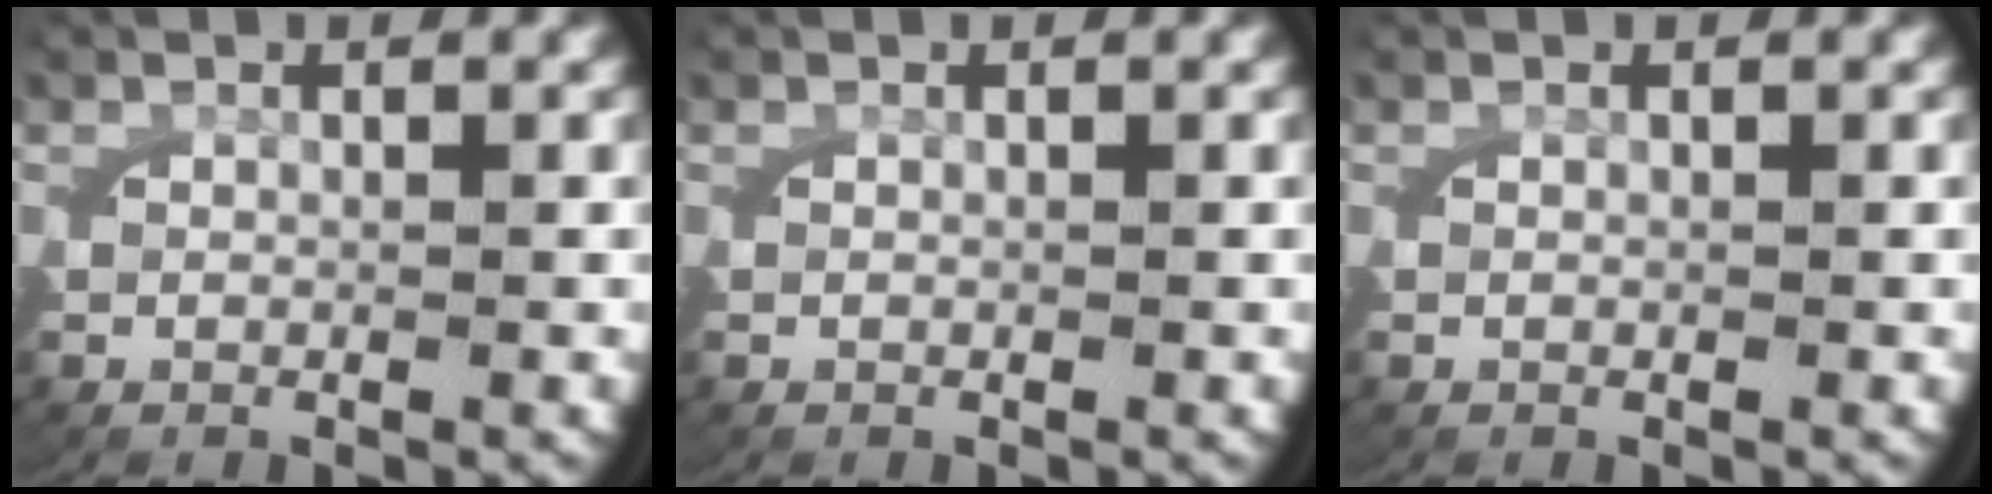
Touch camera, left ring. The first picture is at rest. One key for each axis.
{"total": 0.0}
{"total": 0.0}